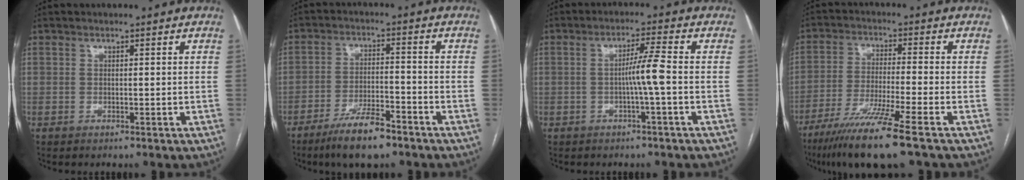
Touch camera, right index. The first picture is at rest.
{"total": 8.6, "force": [-6.2, 2.0, 5.6], "torque": [-0.101, -0.008, -0.109]}
{"total": 4.4, "force": [-0.8, -0.8, 4.3], "torque": [-0.075, 0.006, -0.014]}
{"total": 11.8, "force": [-7.9, -0.8, 8.7], "torque": [-0.161, -0.033, -0.139]}